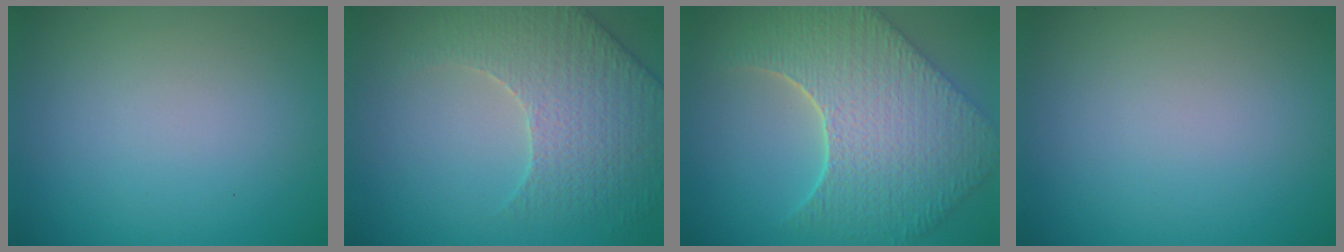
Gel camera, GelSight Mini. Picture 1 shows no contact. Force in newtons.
{"total": 4.4, "press": 4.3, "slide": 1.1}
{"total": 9.8, "press": 7.2, "slide": 6.6}
{"total": 0.0}